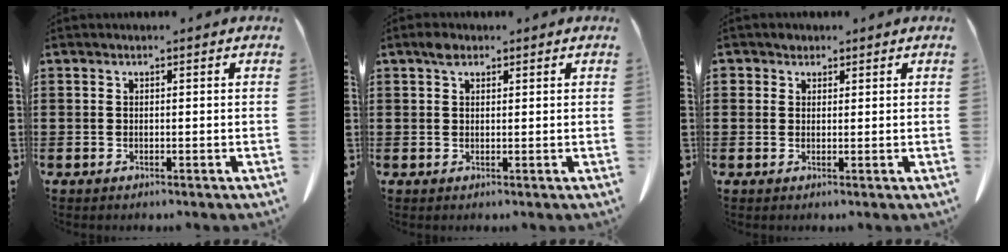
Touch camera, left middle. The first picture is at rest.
{"total": 1.9, "force": [1.2, 1.1, 1.0], "torque": [-0.017, 0.002, 0.020]}
{"total": 1.4, "force": [1.0, 1.0, 0.1], "torque": [-0.007, 0.004, 0.021]}